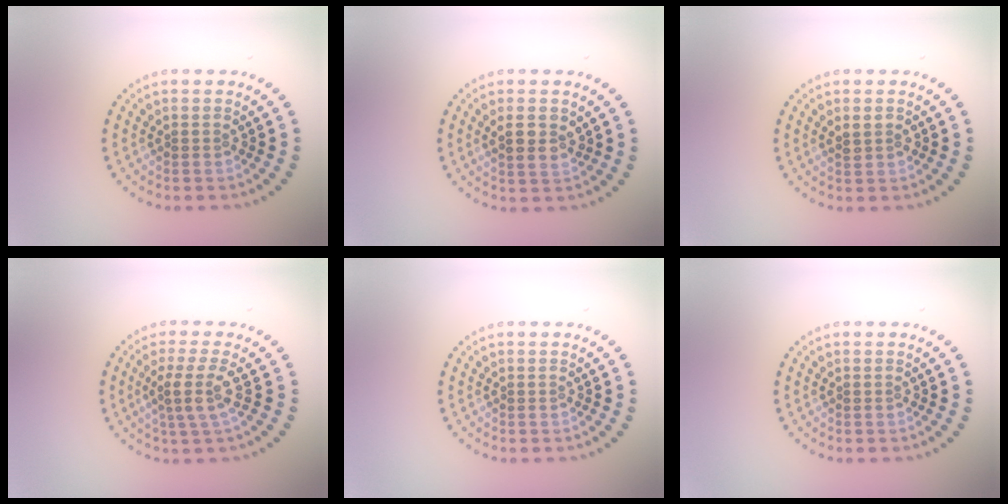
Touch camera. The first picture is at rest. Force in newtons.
{"total": 2.6, "press": 2.5, "slide": 0.7}
{"total": 1.4, "press": 1.4, "slide": 0.3}
{"total": 2.9, "press": 2.2, "slide": 1.9}
{"total": 0.0}
{"total": 0.0}